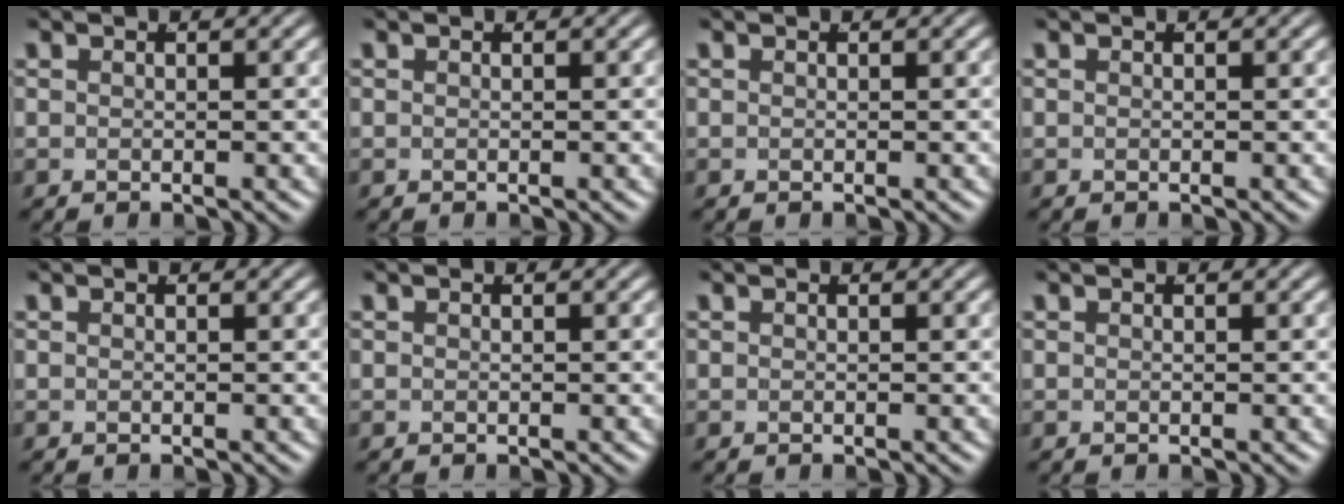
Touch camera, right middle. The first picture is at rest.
{"total": 0.0}
{"total": 0.0}
{"total": 0.0}
{"total": 0.0}
{"total": 0.0}
{"total": 0.0}
{"total": 0.0}